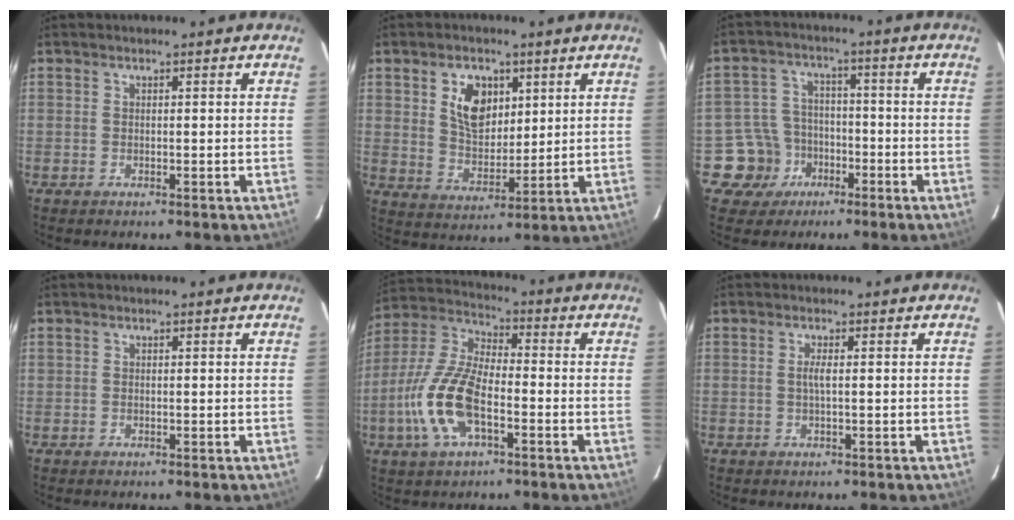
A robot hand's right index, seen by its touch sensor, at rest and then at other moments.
{"total": 8.9, "force": [3.5, 5.8, 5.7], "torque": [-0.097, 0.008, 0.070]}
{"total": 8.1, "force": [-4.2, 6.9, 0.4], "torque": [-0.037, 0.028, -0.065]}
{"total": 0.0}
{"total": 14.4, "force": [-4.9, 6.1, 12.1], "torque": [-0.268, 0.000, -0.097]}
{"total": 1.4, "force": [0.0, -0.1, 1.4], "torque": [-0.027, 0.000, -0.002]}